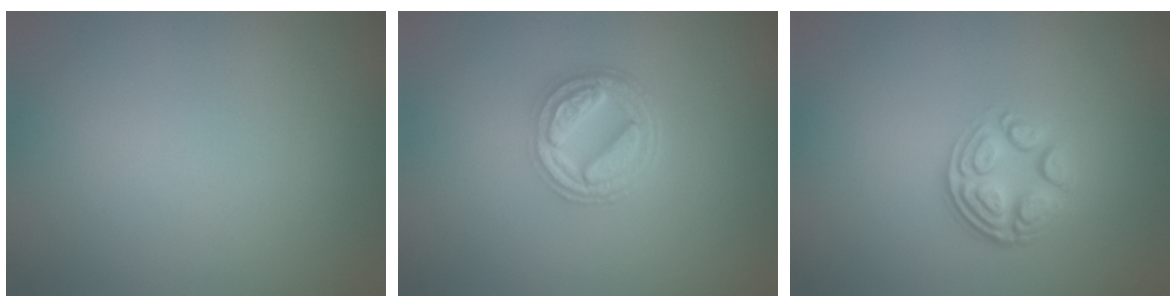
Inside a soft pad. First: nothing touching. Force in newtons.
{"total": 4.6, "press": 3.7, "slide": 2.7}
{"total": 4.0, "press": 2.8, "slide": 2.9}